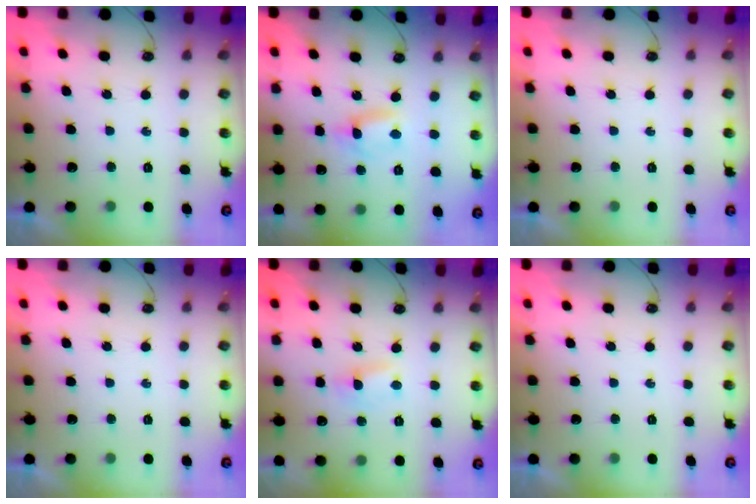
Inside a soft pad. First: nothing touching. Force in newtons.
{"total": 1.1, "press": 1.1, "slide": 0.1}
{"total": 0.0}
{"total": 0.0}
{"total": 2.7, "press": 2.7, "slide": 0.2}
{"total": 0.0}